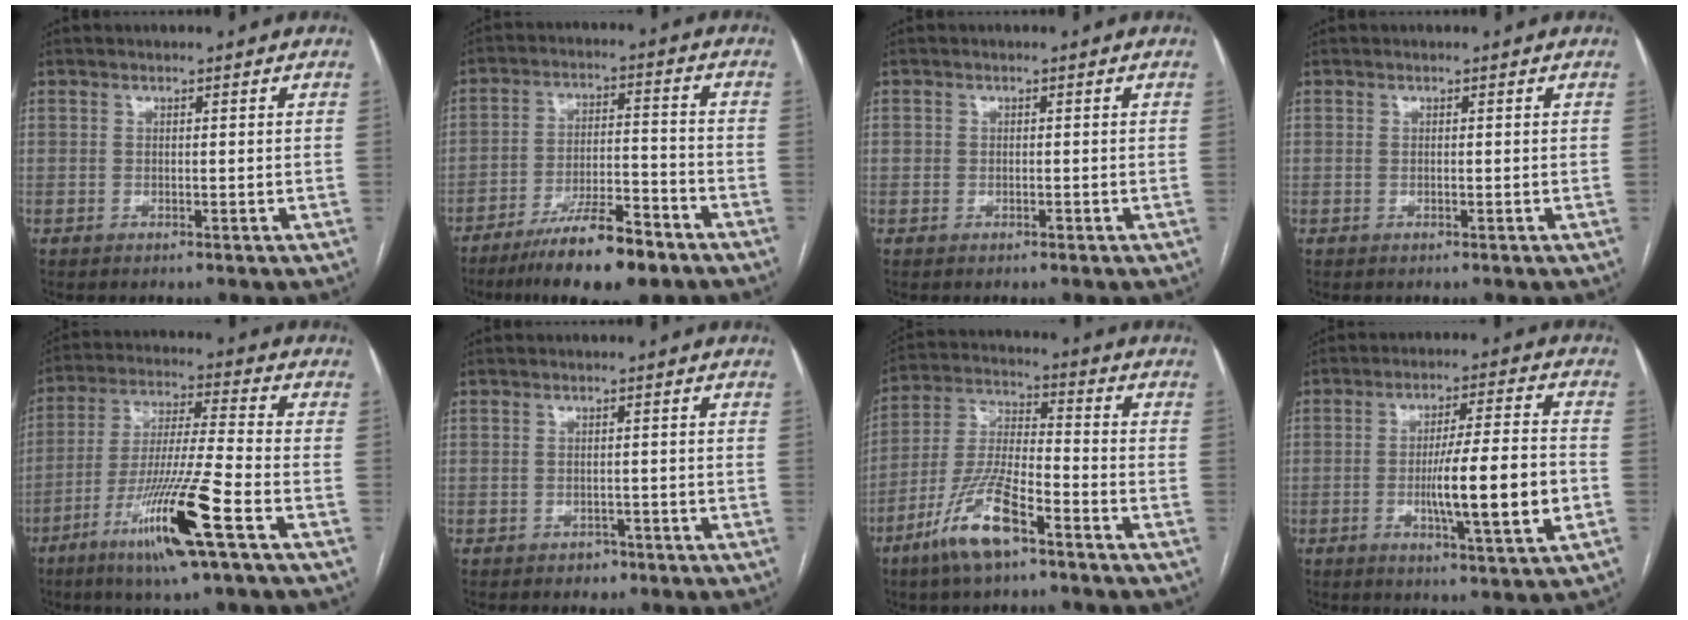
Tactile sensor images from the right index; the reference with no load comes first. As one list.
[{"total": 12.2, "force": [-8.8, 2.3, 8.2], "torque": [-0.135, -0.006, -0.148]}, {"total": 0.9, "force": [-0.2, 0.8, 0.3], "torque": [-0.005, 0.007, 0.000]}, {"total": 0.0}, {"total": 15.0, "force": [-7.3, -0.3, 13.1], "torque": [-0.260, -0.024, -0.132]}, {"total": 1.6, "force": [-1.0, 1.2, 0.4], "torque": [-0.006, 0.003, -0.012]}, {"total": 11.9, "force": [-7.1, 2.4, 9.2], "torque": [-0.197, -0.010, -0.136]}, {"total": 12.4, "force": [-2.7, 0.5, 12.1], "torque": [-0.194, -0.005, -0.045]}]